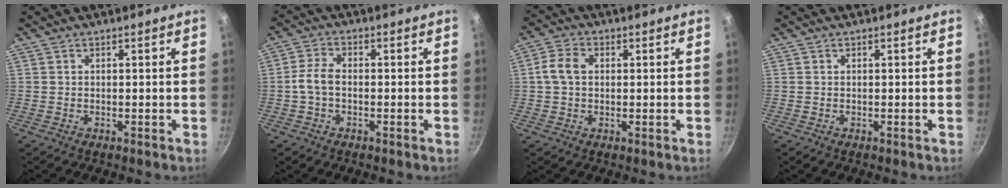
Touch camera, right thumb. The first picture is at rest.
{"total": 4.5, "force": [-0.7, 2.7, 3.5], "torque": [-0.074, 0.015, -0.019]}
{"total": 5.2, "force": [0.6, 3.7, 3.6], "torque": [-0.074, 0.014, 0.007]}
{"total": 0.0}